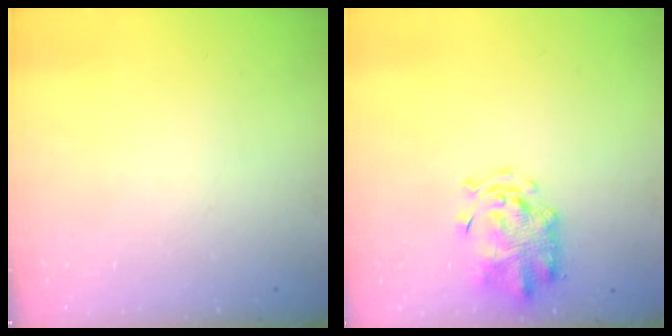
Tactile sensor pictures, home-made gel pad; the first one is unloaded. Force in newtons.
{"total": 4.0, "press": 3.7, "slide": 1.3}